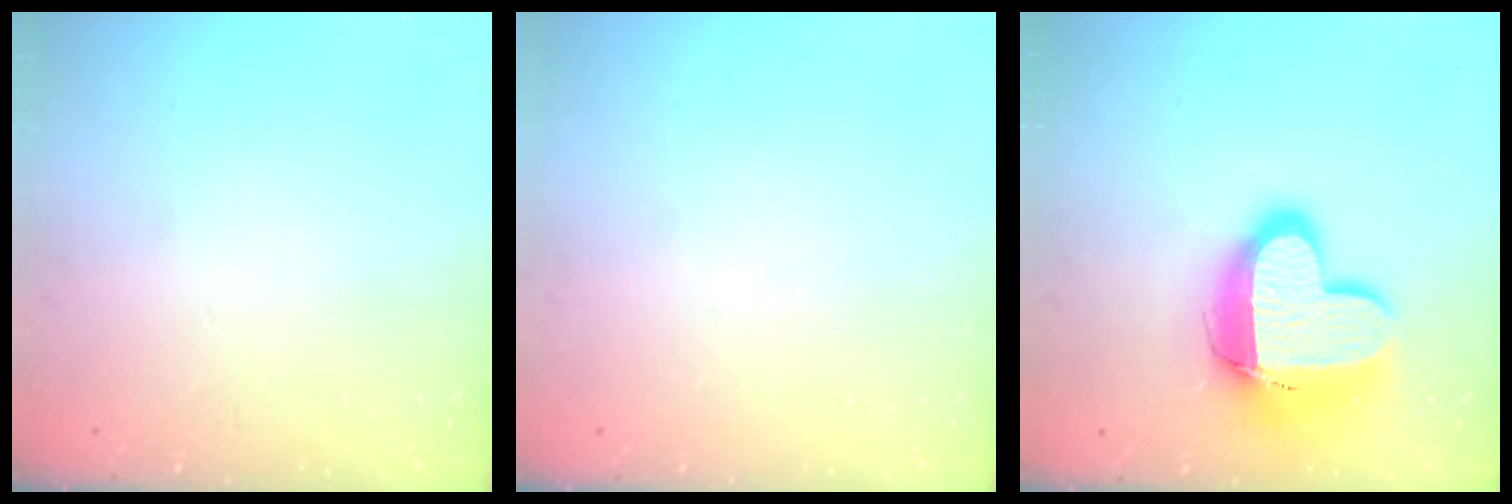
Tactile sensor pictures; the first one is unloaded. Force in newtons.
{"total": 0.0}
{"total": 16.0, "press": 16.0, "slide": 1.1}